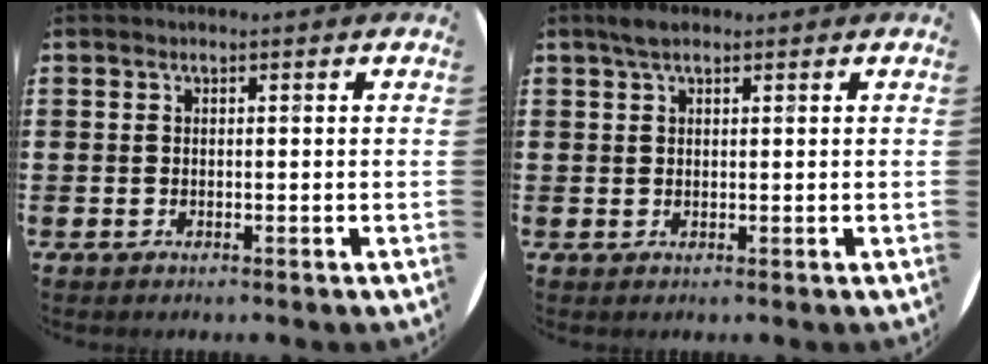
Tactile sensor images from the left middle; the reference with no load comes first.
{"total": 2.0, "force": [1.5, 0.8, 1.1], "torque": [-0.017, 0.002, 0.025]}